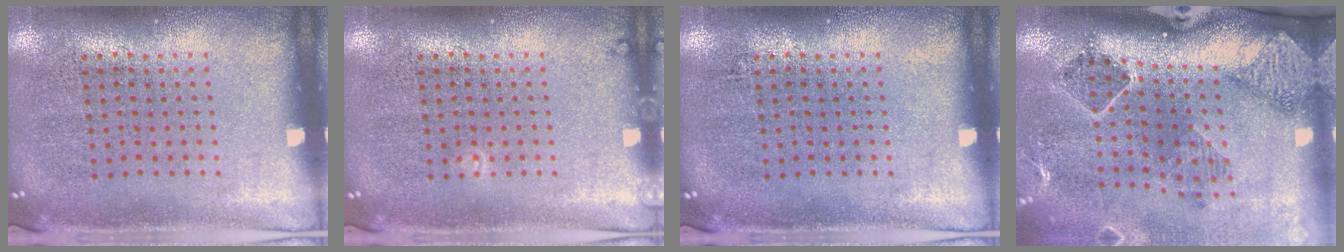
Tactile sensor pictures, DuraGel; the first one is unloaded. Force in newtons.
{"total": 0.6, "press": 0.6, "slide": 0.2}
{"total": 0.0}
{"total": 1.8, "press": 1.6, "slide": 0.7}